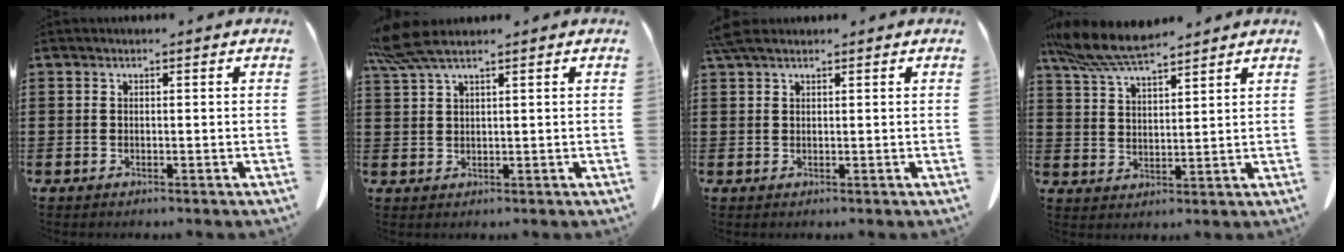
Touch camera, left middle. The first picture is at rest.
{"total": 5.1, "force": [3.7, 0.7, 3.4], "torque": [-0.082, -0.006, 0.068]}
{"total": 2.3, "force": [1.7, 0.7, 1.3], "torque": [-0.032, 0.004, 0.033]}
{"total": 8.3, "force": [7.2, 1.2, 3.9], "torque": [-0.098, -0.021, 0.134]}